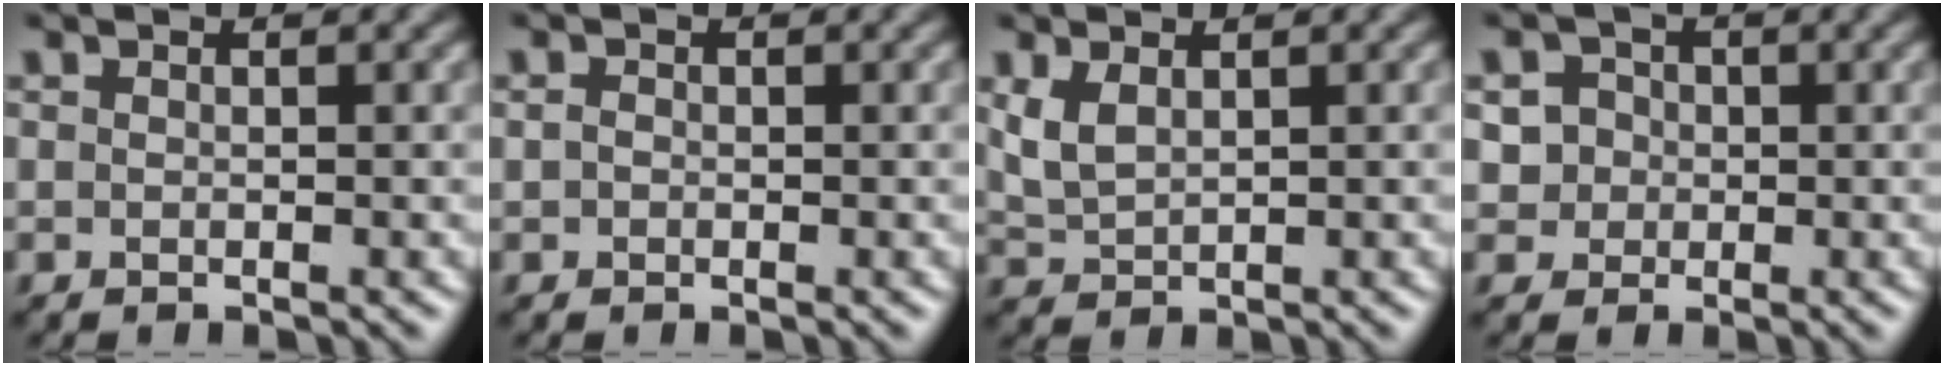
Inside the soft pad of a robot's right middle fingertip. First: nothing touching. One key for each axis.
{"total": 0.6, "fx": 0.0, "fy": 0.6, "fz": 0.3, "tx": -0.004, "ty": -0.001, "tz": -0.003}
{"total": 2.3, "fx": 1.0, "fy": 1.2, "fz": 1.6, "tx": -0.045, "ty": 0.000, "tz": 0.027}
{"total": 3.1, "fx": 0.4, "fy": 2.9, "fz": 1.0, "tx": 0.001, "ty": 0.013, "tz": 0.004}